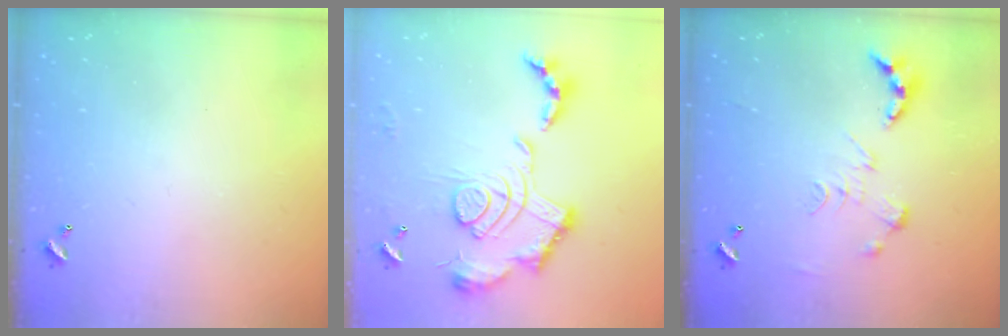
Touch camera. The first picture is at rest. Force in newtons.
{"total": 2.4, "press": 1.9, "slide": 1.5}
{"total": 0.0}